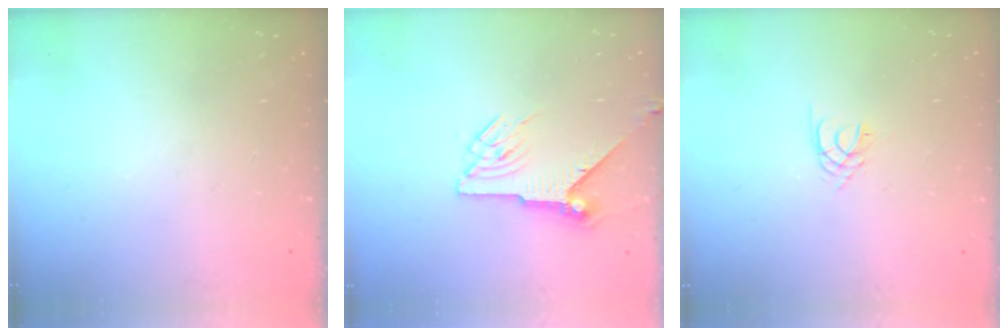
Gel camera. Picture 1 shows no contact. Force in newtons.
{"total": 7.7, "press": 7.7, "slide": 0.2}
{"total": 2.4, "press": 2.4, "slide": 0.3}